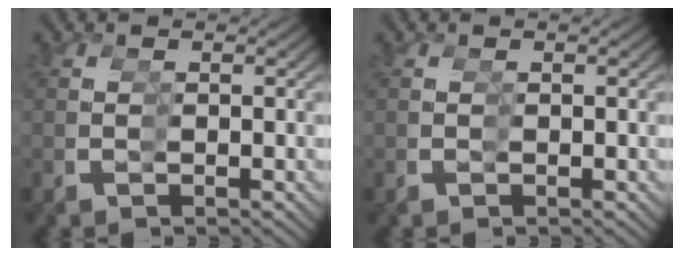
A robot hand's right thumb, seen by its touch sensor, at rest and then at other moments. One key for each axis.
{"total": 0.0}